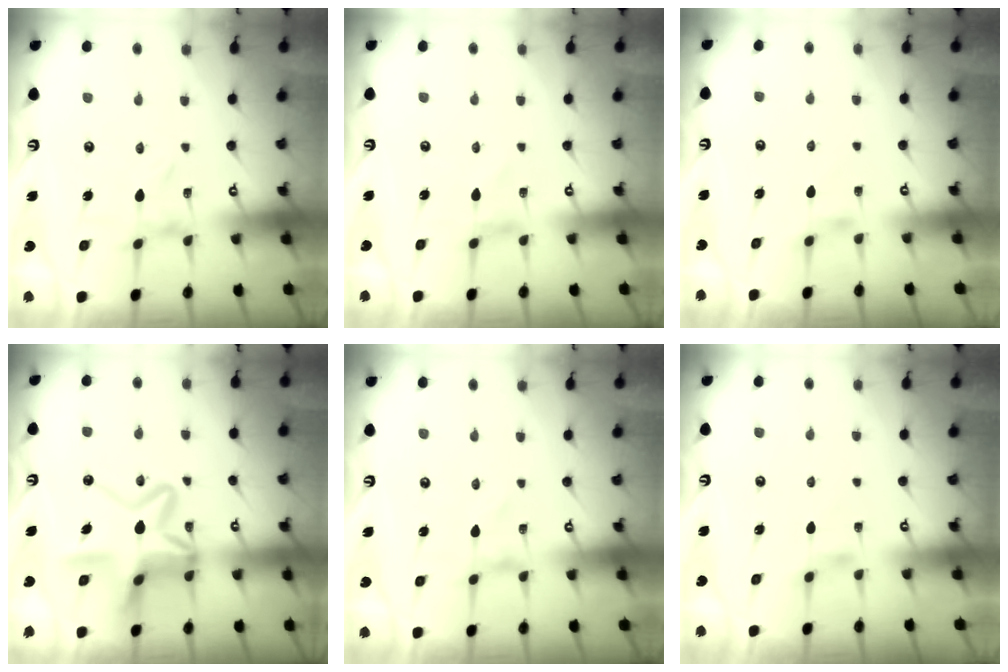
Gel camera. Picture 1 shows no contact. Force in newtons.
{"total": 0.7, "press": 0.7, "slide": 0.1}
{"total": 1.6, "press": 1.6, "slide": 0.4}
{"total": 15.8, "press": 15.7, "slide": 1.6}
{"total": 0.0}
{"total": 1.6, "press": 1.6, "slide": 0.4}